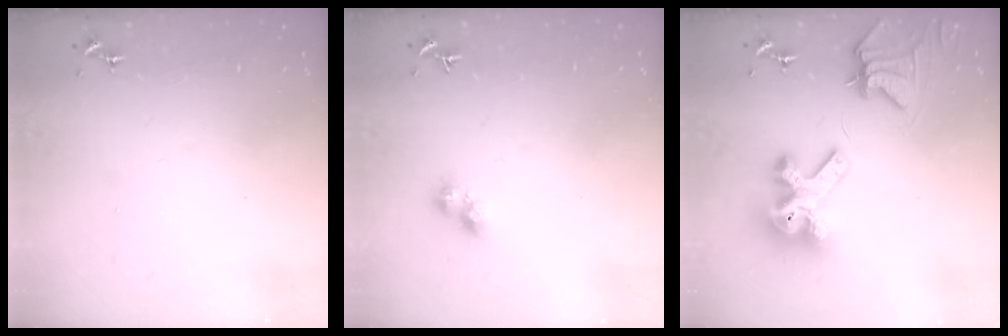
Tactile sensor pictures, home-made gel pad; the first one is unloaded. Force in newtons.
{"total": 3.5, "press": 3.4, "slide": 0.8}
{"total": 12.7, "press": 12.6, "slide": 1.6}